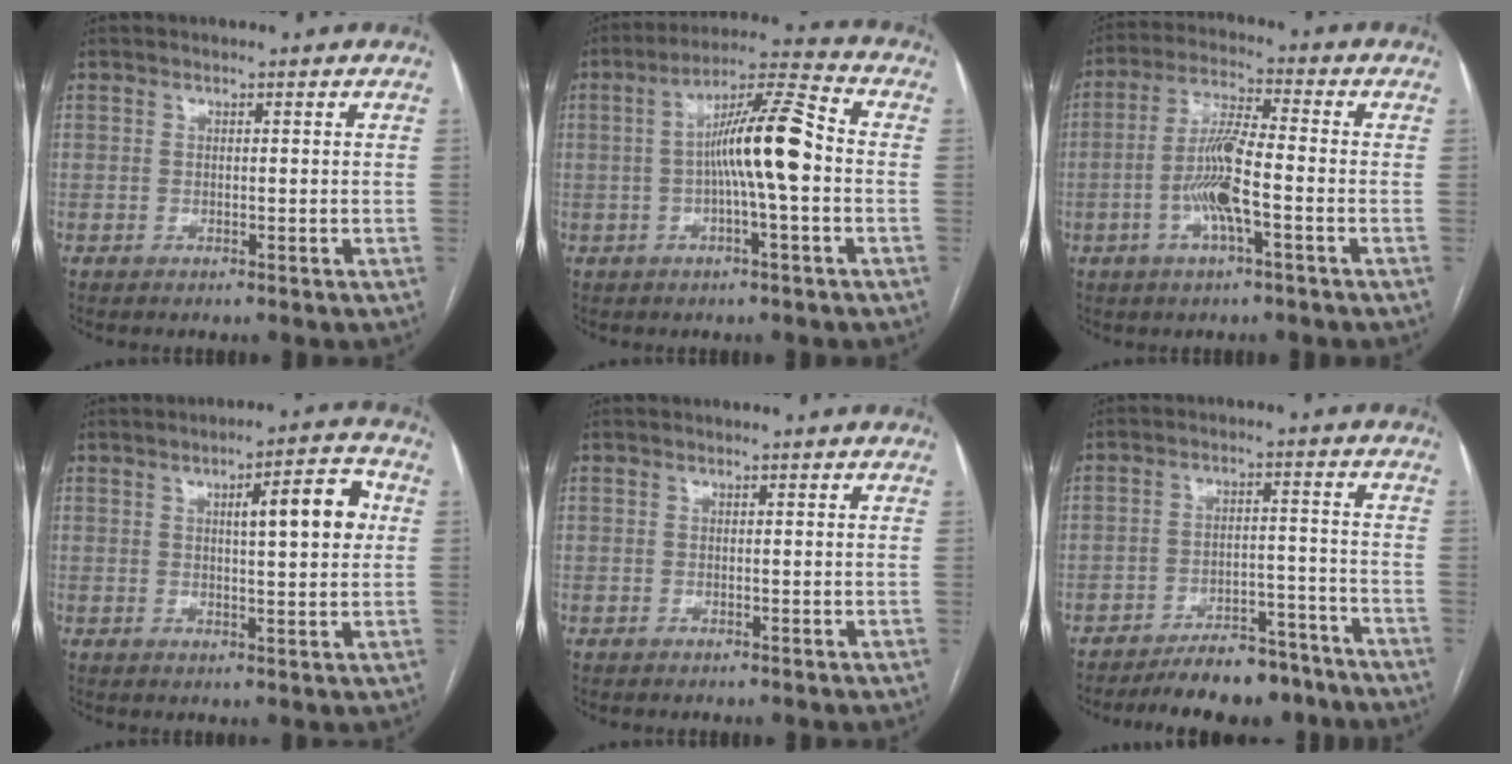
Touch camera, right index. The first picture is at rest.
{"total": 11.0, "force": [-0.9, 0.7, 10.9], "torque": [-0.190, 0.023, -0.021]}
{"total": 8.8, "force": [-2.5, 1.1, 8.4], "torque": [-0.171, 0.005, -0.052]}
{"total": 8.3, "force": [2.0, 1.6, 7.9], "torque": [-0.111, 0.016, 0.027]}
{"total": 0.0}
{"total": 11.5, "force": [-10.2, 3.8, 3.9], "torque": [-0.040, 0.017, -0.147]}